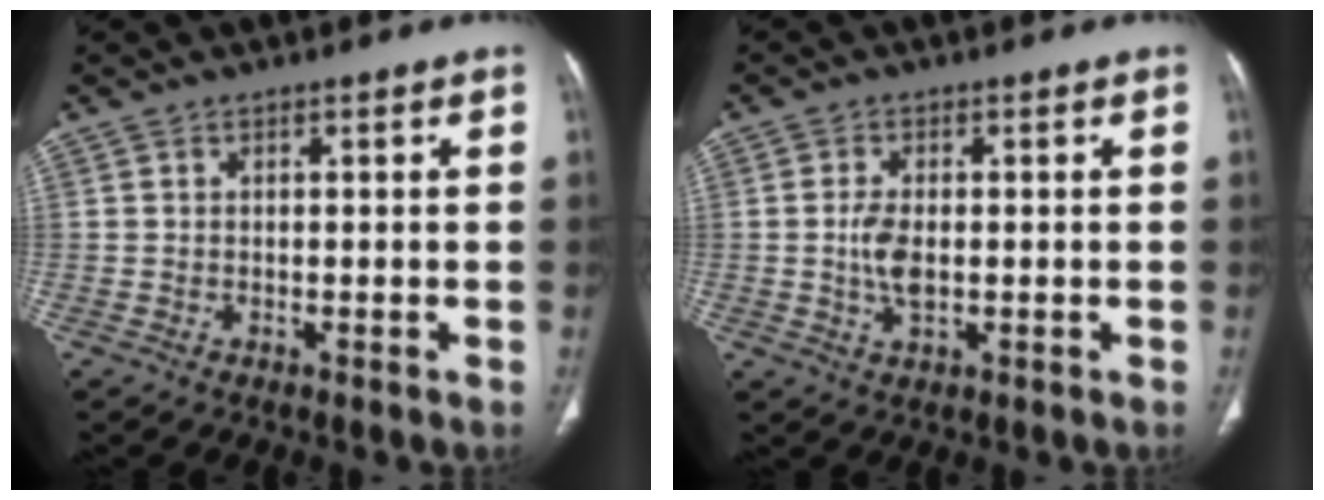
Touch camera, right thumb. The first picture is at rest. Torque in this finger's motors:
{"motor_torque": [1.25, 1.63, 0.92, -0.28, 0.10]}